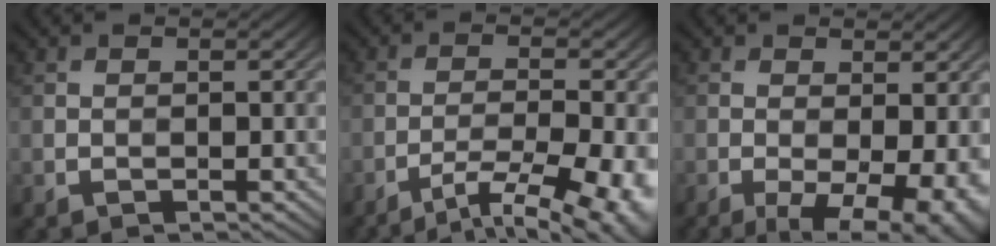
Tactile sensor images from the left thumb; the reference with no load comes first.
{"total": 10.9, "force": [-7.3, 3.0, 7.5], "torque": [-0.129, -0.015, -0.091]}
{"total": 9.4, "force": [-3.0, 4.1, 7.9], "torque": [-0.119, -0.015, -0.039]}